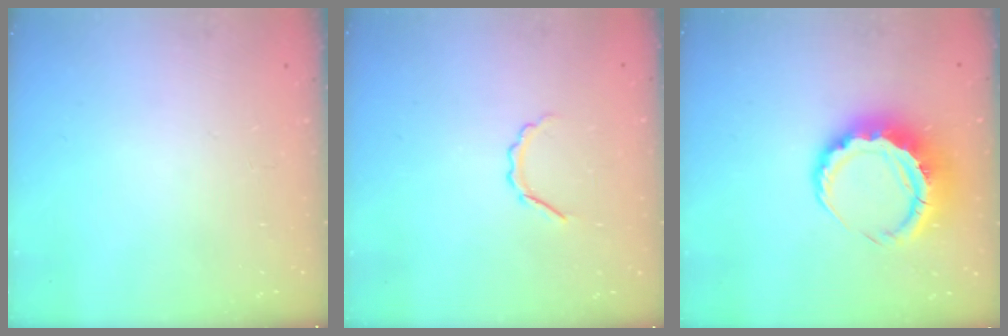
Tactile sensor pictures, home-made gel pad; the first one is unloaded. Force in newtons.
{"total": 3.6, "press": 3.5, "slide": 0.7}
{"total": 8.4, "press": 8.2, "slide": 1.7}